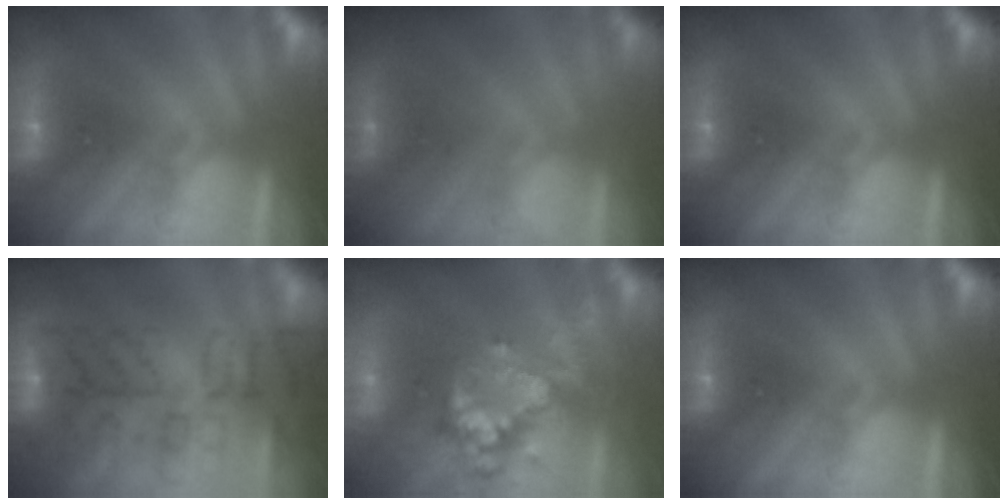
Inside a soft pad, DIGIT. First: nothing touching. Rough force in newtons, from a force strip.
{"total": 1.1}
{"total": 0.0}
{"total": 8.7}
{"total": 7.7}
{"total": 0.0}